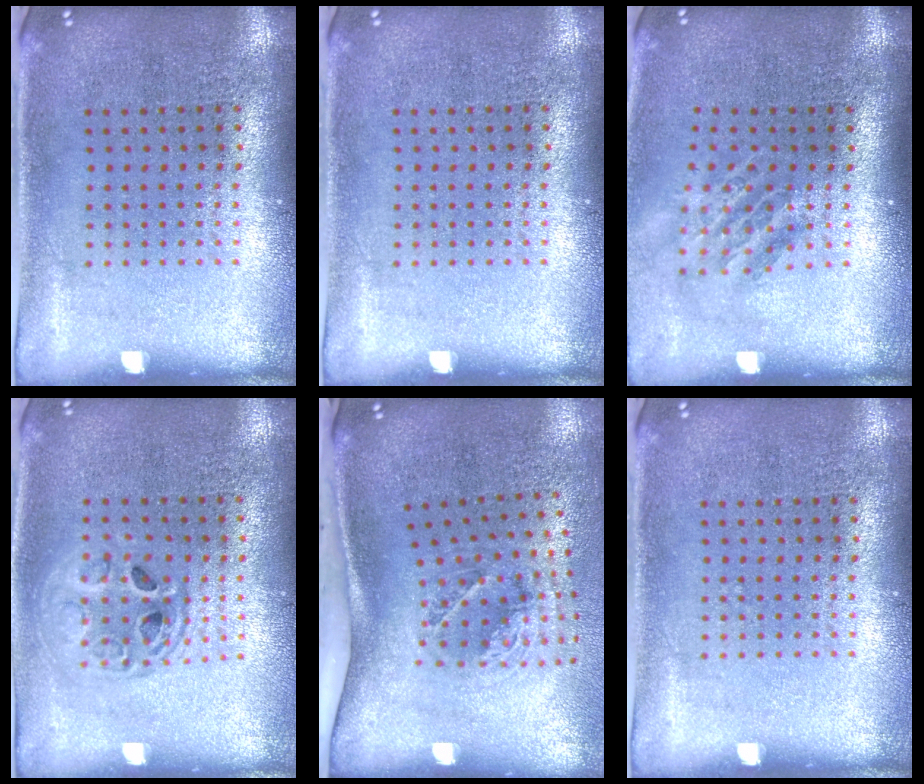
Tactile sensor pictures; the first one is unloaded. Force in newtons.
{"total": 0.0}
{"total": 1.6, "press": 1.2, "slide": 1.1}
{"total": 1.6, "press": 1.4, "slide": 0.7}
{"total": 1.9, "press": 1.2, "slide": 1.4}
{"total": 0.0}